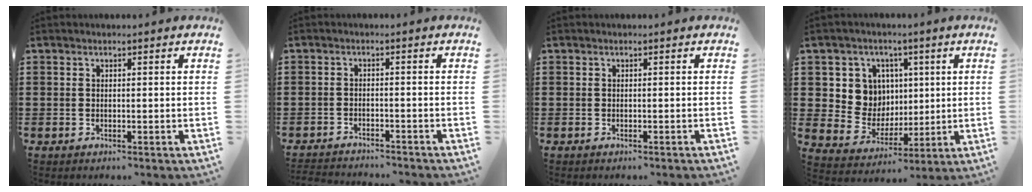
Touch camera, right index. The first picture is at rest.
{"total": 2.2, "force": [-2.2, 0.1, -0.1], "torque": [-0.004, 0.002, -0.048]}
{"total": 0.0}
{"total": 8.5, "force": [2.4, 8.0, 1.4], "torque": [-0.059, -0.011, 0.049]}